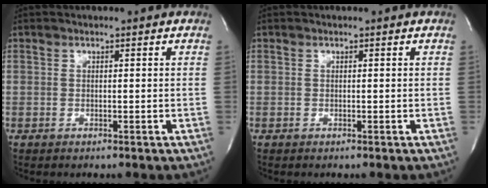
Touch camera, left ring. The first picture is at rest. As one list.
[{"total": 0.0}]